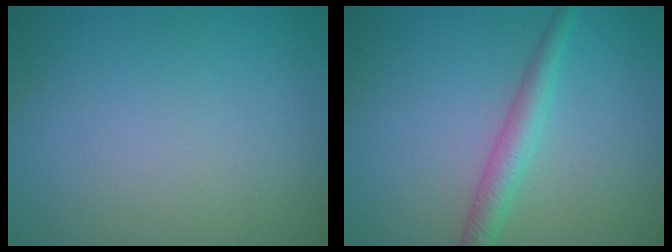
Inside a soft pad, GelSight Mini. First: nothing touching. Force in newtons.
{"total": 2.6, "press": 2.6, "slide": 0.2}